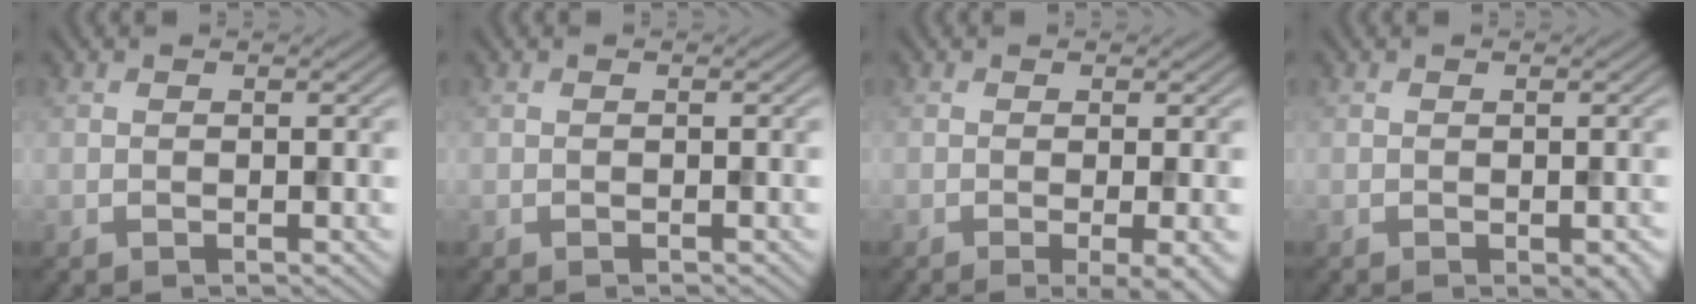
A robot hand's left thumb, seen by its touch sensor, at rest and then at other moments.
{"total": 0.0}
{"total": 4.4, "force": [-1.4, 0.9, 4.1], "torque": [-0.060, -0.004, -0.022]}
{"total": 2.6, "force": [-1.3, 0.9, 2.0], "torque": [-0.026, -0.008, -0.010]}